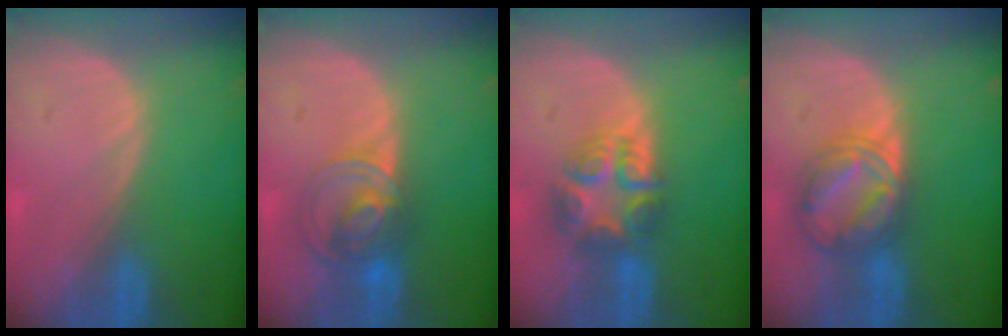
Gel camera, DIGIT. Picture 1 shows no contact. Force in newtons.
{"total": 7.4, "press": 6.3, "slide": 3.9}
{"total": 7.6, "press": 6.7, "slide": 3.6}
{"total": 7.3, "press": 7.3, "slide": 0.5}